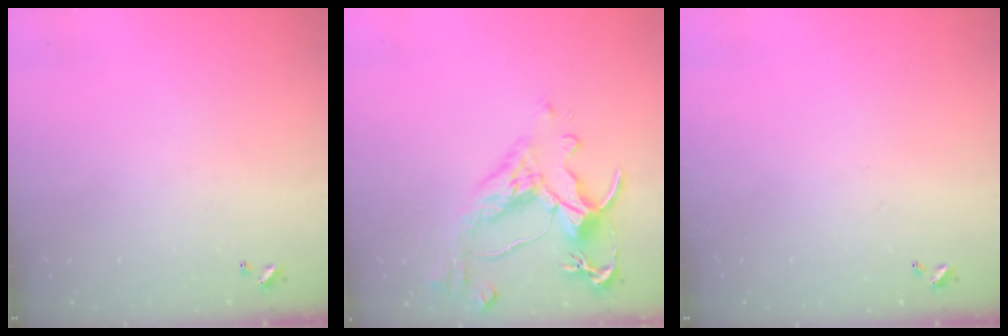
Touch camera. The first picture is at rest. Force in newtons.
{"total": 4.5, "press": 4.2, "slide": 1.5}
{"total": 0.0}